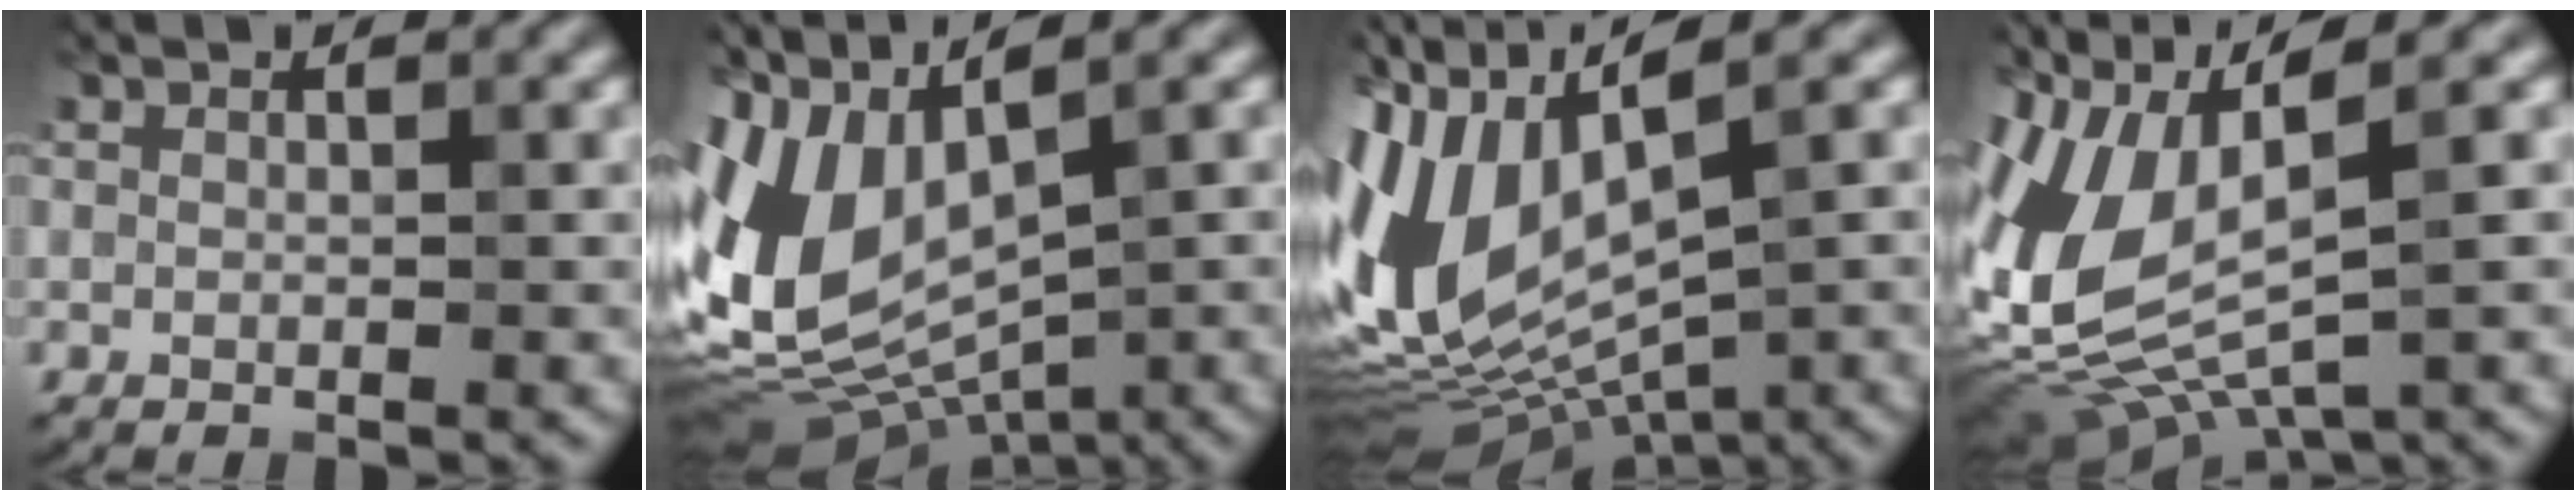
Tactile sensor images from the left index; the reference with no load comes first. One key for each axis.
{"total": 12.8, "fx": 0.3, "fy": 7.1, "fz": 10.6, "tx": -0.247, "ty": -0.001, "tz": 0.016}
{"total": 12.9, "fx": 1.3, "fy": 6.3, "fz": 11.1, "tx": -0.257, "ty": -0.003, "tz": 0.044}
{"total": 12.7, "fx": 0.8, "fy": 6.2, "fz": 11.1, "tx": -0.259, "ty": -0.005, "tz": 0.021}